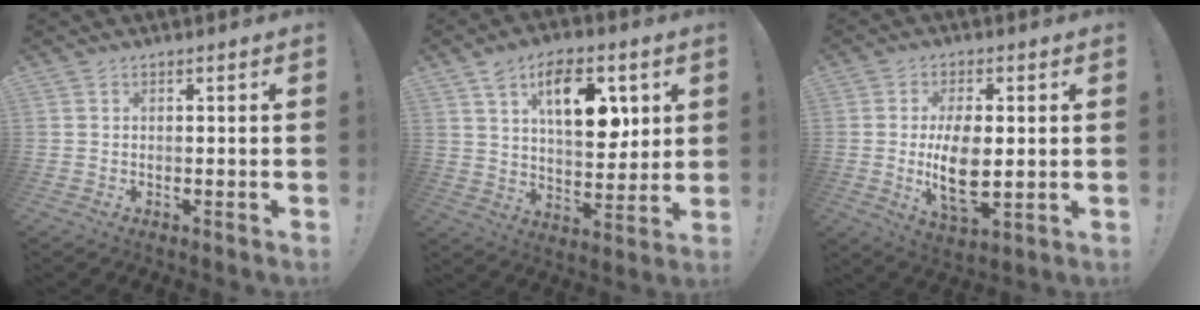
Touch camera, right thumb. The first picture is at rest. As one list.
[{"total": 16.2, "force": [6.9, 8.7, 11.8], "torque": [-0.161, -0.014, 0.116]}, {"total": 12.3, "force": [-0.1, 6.3, 10.6], "torque": [-0.200, -0.016, -0.006]}]